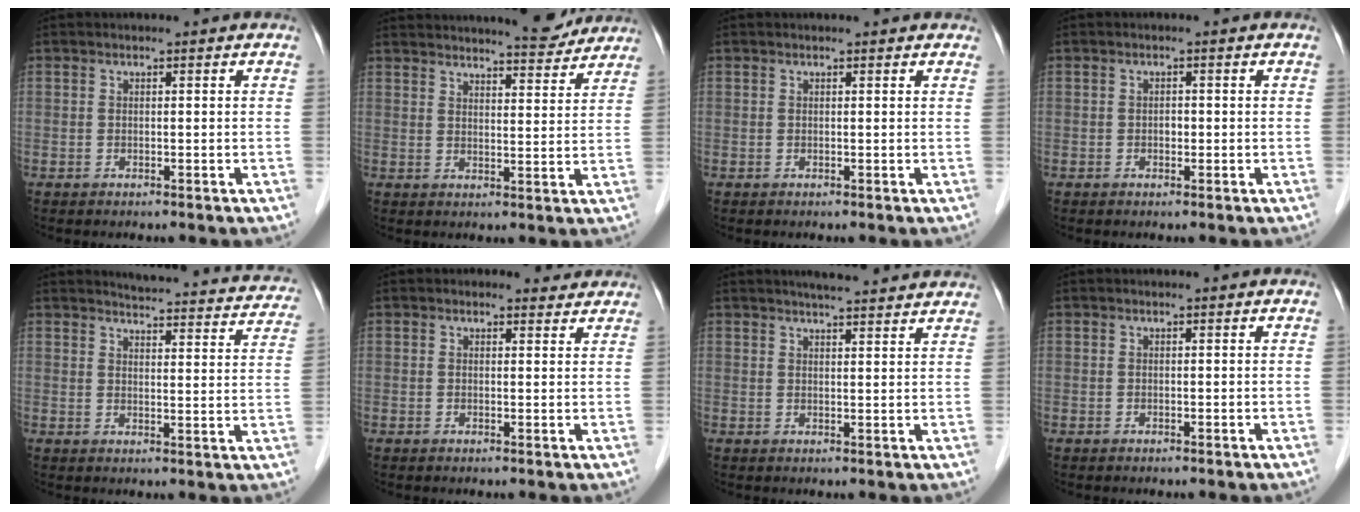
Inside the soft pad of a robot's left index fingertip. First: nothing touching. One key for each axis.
{"total": 12.4, "fx": 11.9, "fy": 2.3, "fz": 2.8, "tx": -0.022, "ty": 0.007, "tz": 0.148}
{"total": 2.2, "fx": 2.0, "fy": 0.6, "fz": 0.8, "tx": -0.013, "ty": 0.016, "tz": 0.016}
{"total": 1.0, "fx": -0.2, "fy": 0.7, "fz": 0.7, "tx": -0.011, "ty": 0.003, "tz": -0.004}
{"total": 19.1, "fx": 18.3, "fy": 2.8, "fz": 4.8, "tx": -0.048, "ty": -0.044, "tz": 0.198}
{"total": 2.1, "fx": 1.8, "fy": 1.0, "fz": 0.2, "tx": -0.005, "ty": 0.004, "tz": 0.017}
{"total": 9.1, "fx": 8.2, "fy": 0.8, "fz": 3.7, "tx": -0.051, "ty": 0.021, "tz": 0.096}
{"total": 0.0}